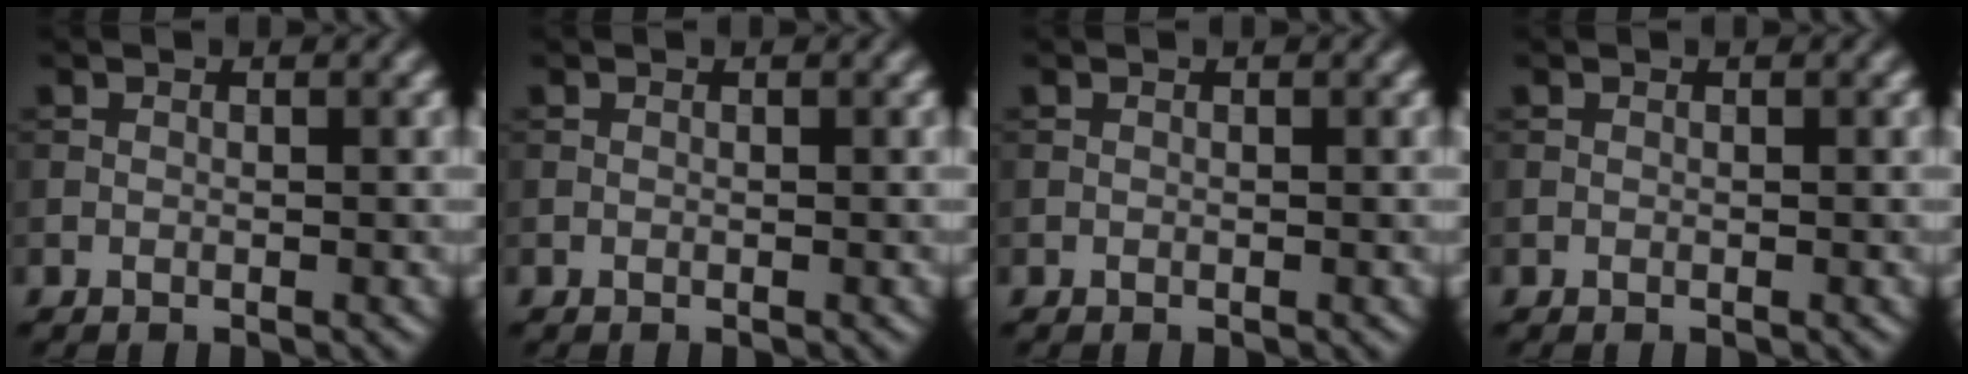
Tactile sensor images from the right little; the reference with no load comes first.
{"total": 0.0}
{"total": 0.0}
{"total": 0.0}